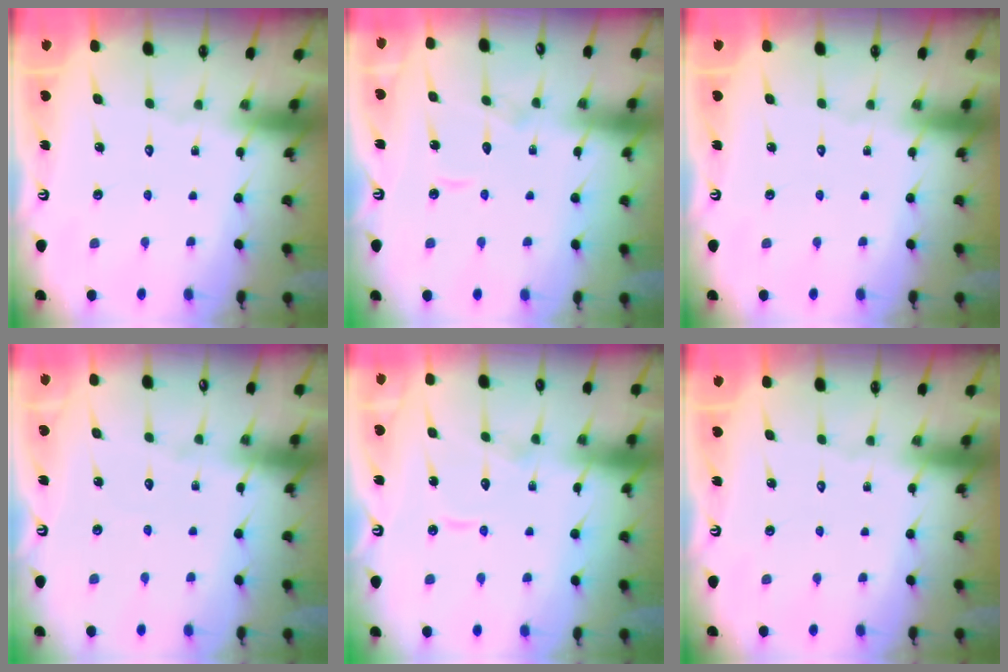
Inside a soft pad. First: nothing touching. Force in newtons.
{"total": 4.8, "press": 4.7, "slide": 0.5}
{"total": 0.0}
{"total": 2.0, "press": 2.0, "slide": 0.2}
{"total": 7.7, "press": 7.7, "slide": 0.7}
{"total": 0.0}